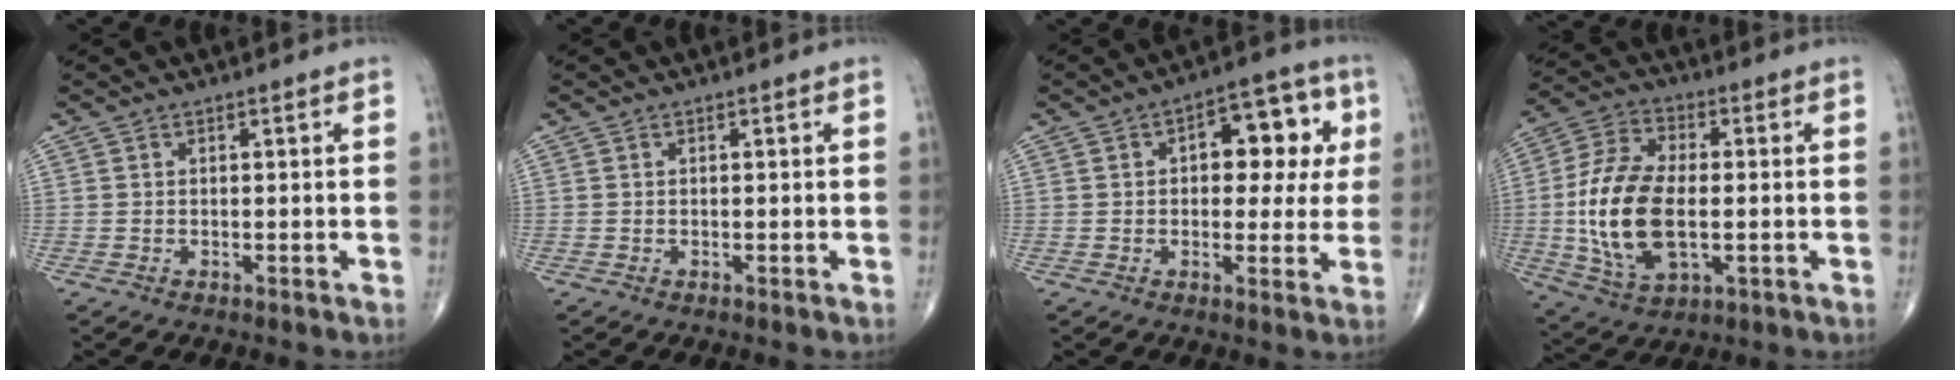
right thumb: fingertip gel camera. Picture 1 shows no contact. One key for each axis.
{"total": 0.0}
{"total": 12.4, "fx": 2.8, "fy": 6.9, "fz": 10.0, "tx": -0.082, "ty": 0.018, "tz": 0.032}
{"total": 17.6, "fx": -1.5, "fy": 9.2, "fz": 14.9, "tx": -0.301, "ty": 0.004, "tz": -0.023}